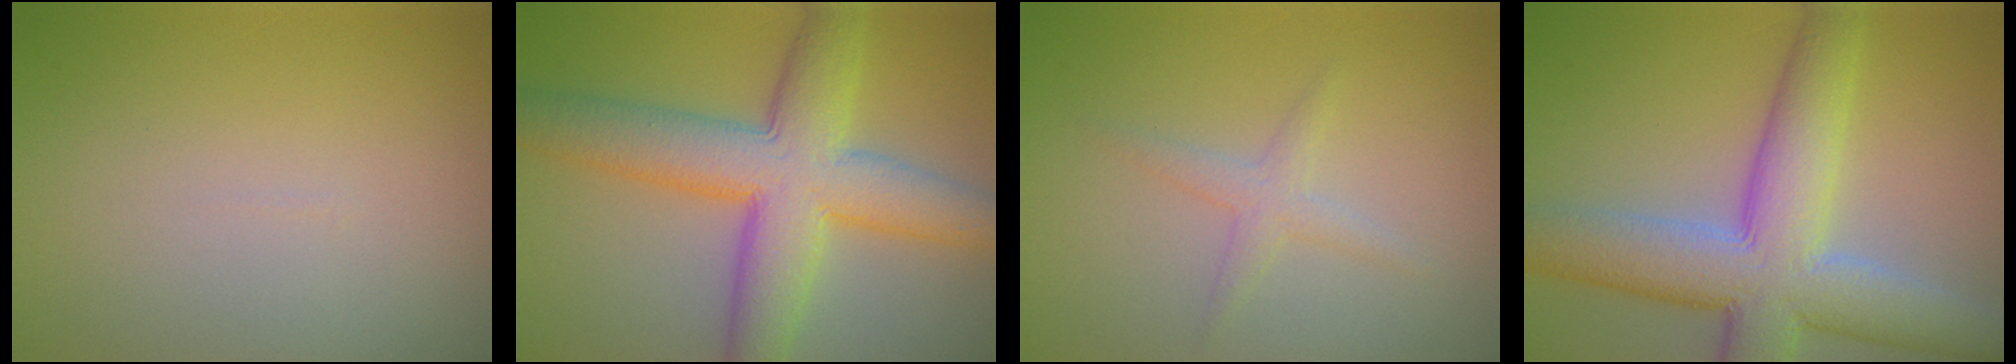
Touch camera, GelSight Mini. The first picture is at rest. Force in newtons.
{"total": 9.5, "press": 9.5, "slide": 0.3}
{"total": 1.7, "press": 1.6, "slide": 0.1}
{"total": 10.0, "press": 10.0, "slide": 0.6}